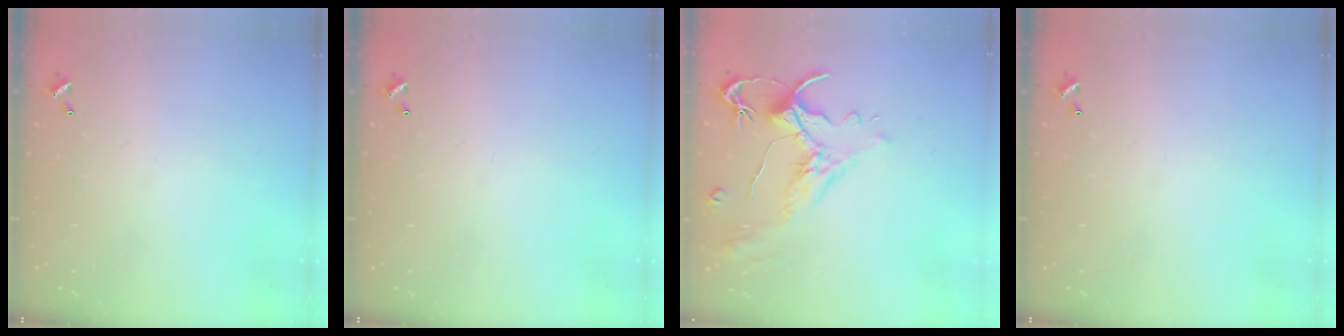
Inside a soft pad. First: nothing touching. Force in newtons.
{"total": 0.0}
{"total": 1.6, "press": 1.0, "slide": 1.2}
{"total": 0.0}